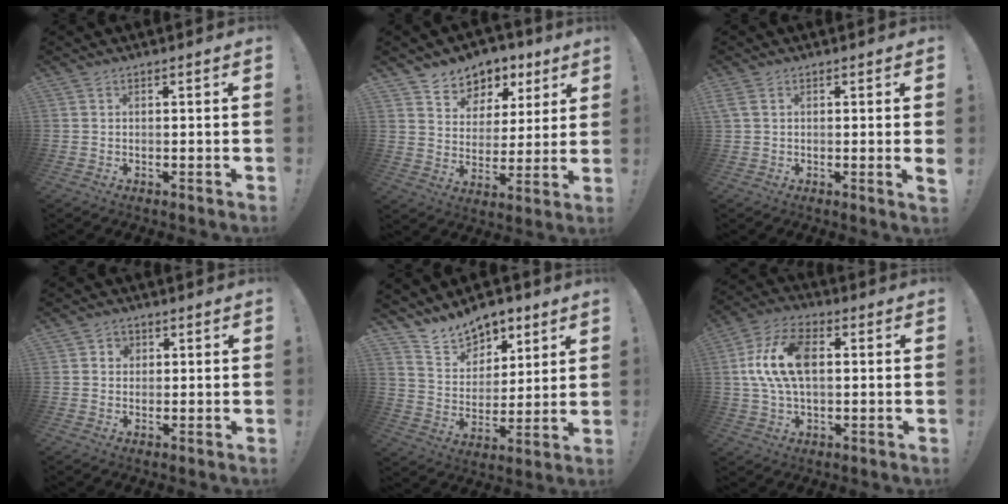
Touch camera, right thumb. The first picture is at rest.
{"total": 7.4, "force": [4.4, 5.8, 1.1], "torque": [-0.006, -0.044, 0.085]}
{"total": 2.3, "force": [1.1, 0.2, 2.0], "torque": [-0.036, -0.009, 0.022]}
{"total": 2.8, "force": [0.8, 2.6, 0.6], "torque": [-0.002, -0.003, 0.013]}
{"total": 12.2, "force": [10.2, 6.2, 2.4], "torque": [-0.049, -0.079, 0.197]}
{"total": 14.2, "force": [2.0, 8.3, 11.3], "torque": [-0.220, 0.003, 0.037]}